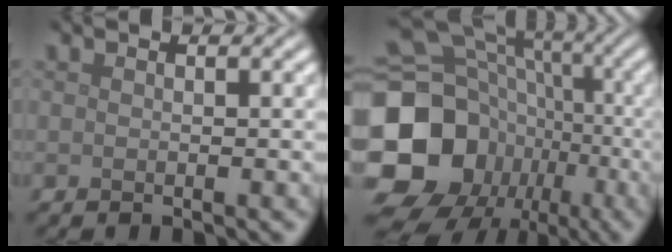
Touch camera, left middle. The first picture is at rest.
{"total": 22.3, "force": [-6.6, 19.5, 8.6], "torque": [-0.178, -0.025, -0.142]}